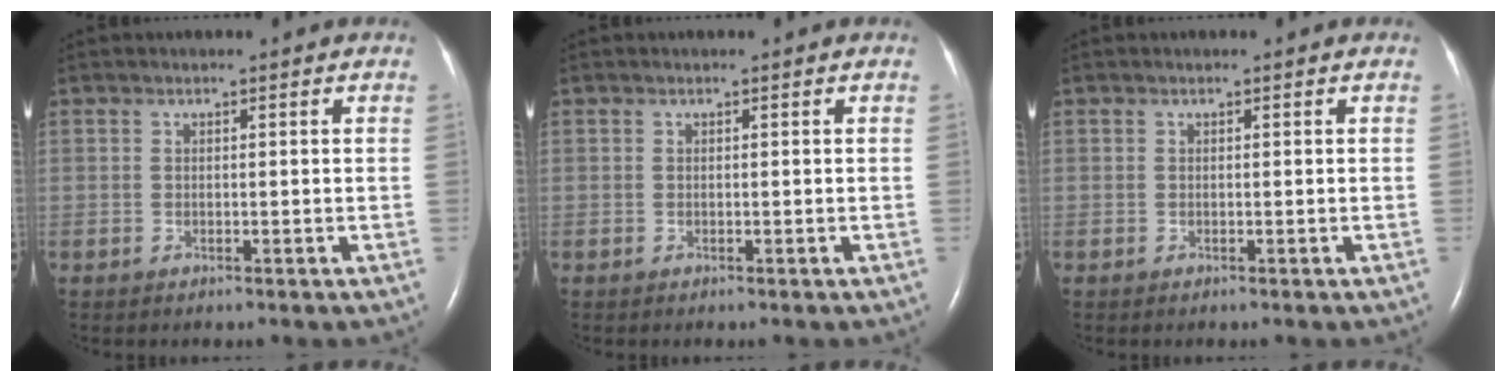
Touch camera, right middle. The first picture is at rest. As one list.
[{"total": 0.0}, {"total": 0.0}]